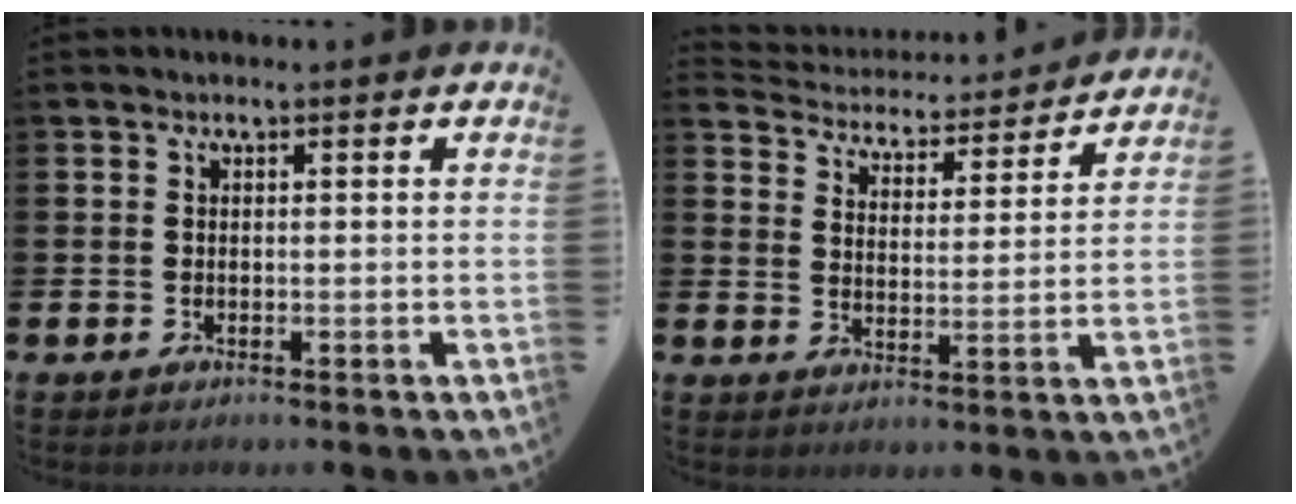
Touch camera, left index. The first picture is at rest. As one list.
[{"total": 4.5, "force": [4.4, 0.9, 0.1], "torque": [-0.029, -0.043, 0.070]}]